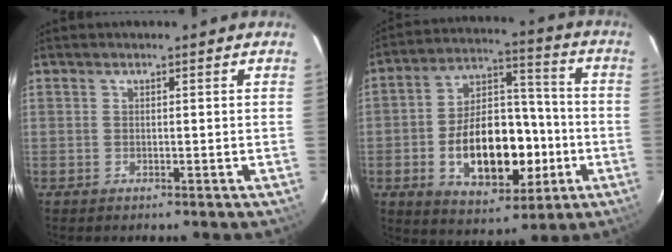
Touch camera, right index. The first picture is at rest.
{"total": 18.4, "force": [-4.7, 10.6, 14.3], "torque": [-0.257, 0.029, -0.057]}